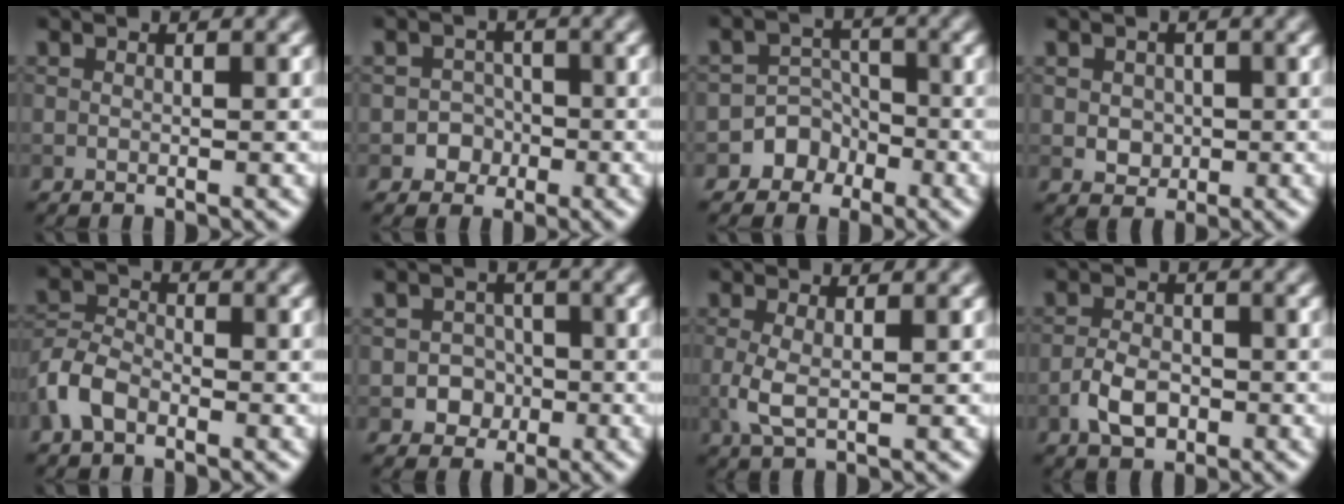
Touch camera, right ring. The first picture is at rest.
{"total": 2.3, "force": [-0.9, 2.2, 0.3], "torque": [0.019, 0.009, -0.025]}
{"total": 4.2, "force": [-2.4, 3.5, 0.2], "torque": [0.038, 0.010, -0.057]}
{"total": 2.0, "force": [0.0, 1.7, 0.9], "torque": [-0.015, -0.004, 0.002]}
{"total": 3.6, "force": [-2.1, 2.1, 2.0], "torque": [-0.045, 0.005, -0.053]}
{"total": 3.2, "force": [-1.0, 2.9, 1.0], "torque": [0.004, 0.004, -0.029]}
{"total": 2.4, "force": [0.0, 0.8, 2.2], "torque": [-0.054, -0.003, -0.002]}
{"total": 3.3, "force": [-1.5, 1.9, 2.2], "torque": [-0.041, 0.002, -0.031]}